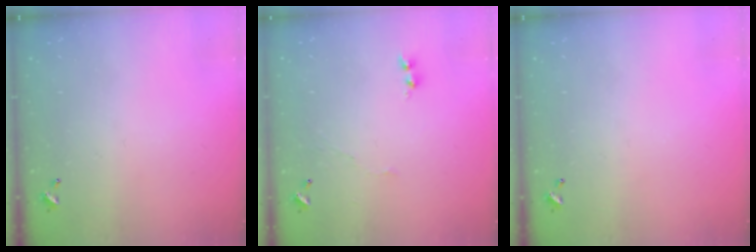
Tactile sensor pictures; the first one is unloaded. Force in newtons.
{"total": 3.8, "press": 3.7, "slide": 0.6}
{"total": 0.0}